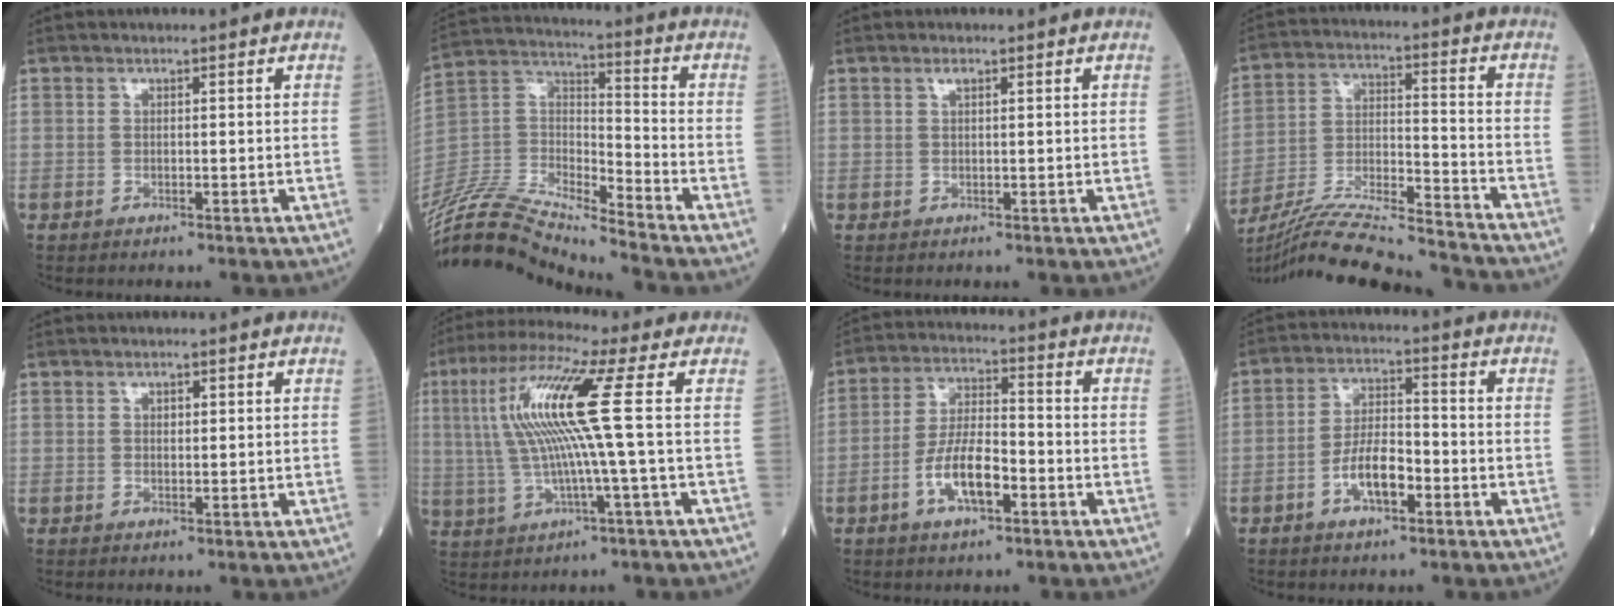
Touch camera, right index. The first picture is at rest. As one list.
[{"total": 16.0, "force": [-15.3, -0.4, 4.9], "torque": [-0.101, 0.031, -0.297]}, {"total": 0.7, "force": [0.5, 0.2, 0.5], "torque": [-0.009, 0.006, 0.011]}, {"total": 21.7, "force": [-20.0, 0.3, 8.3], "torque": [-0.168, -0.024, -0.330]}, {"total": 1.0, "force": [0.4, 0.6, 0.7], "torque": [-0.010, -0.002, 0.007]}, {"total": 12.4, "force": [1.9, -0.8, 12.3], "torque": [-0.257, 0.017, 0.034]}, {"total": 8.2, "force": [-3.3, 2.7, 7.0], "torque": [-0.140, 0.007, -0.060]}, {"total": 6.6, "force": [-2.7, 2.4, 5.5], "torque": [-0.107, 0.011, -0.048]}]